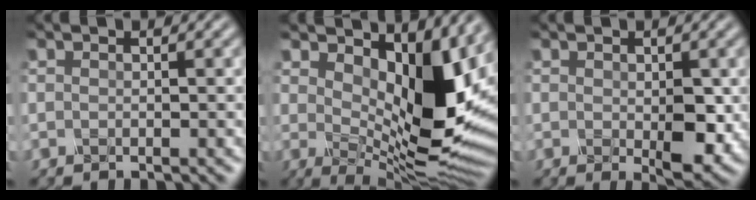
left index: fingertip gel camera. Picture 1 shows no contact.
{"total": 11.4, "force": [2.4, 5.4, 9.7], "torque": [-0.153, -0.018, 0.055]}
{"total": 3.3, "force": [-0.6, 1.3, 2.9], "torque": [-0.063, -0.008, 0.001]}